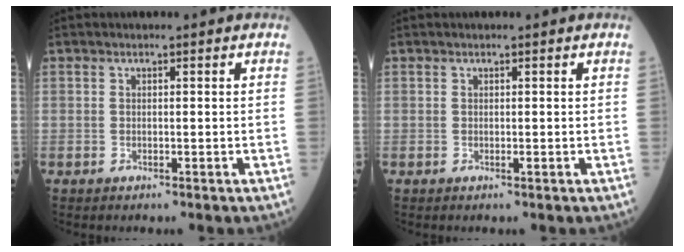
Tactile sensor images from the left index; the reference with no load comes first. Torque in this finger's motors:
{"motor_torque": [0.21, 0.07, 0.03, 0.02]}